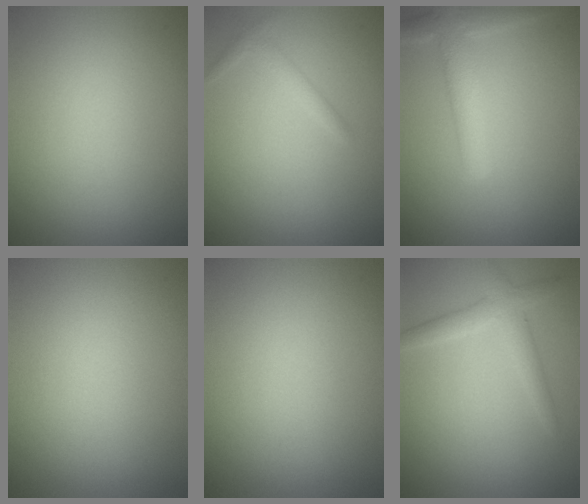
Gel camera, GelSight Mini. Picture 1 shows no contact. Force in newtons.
{"total": 1.1, "press": 1.1, "slide": 0.0}
{"total": 3.5, "press": 3.5, "slide": 0.3}
{"total": 0.0}
{"total": 0.0}
{"total": 2.4, "press": 2.4, "slide": 0.1}